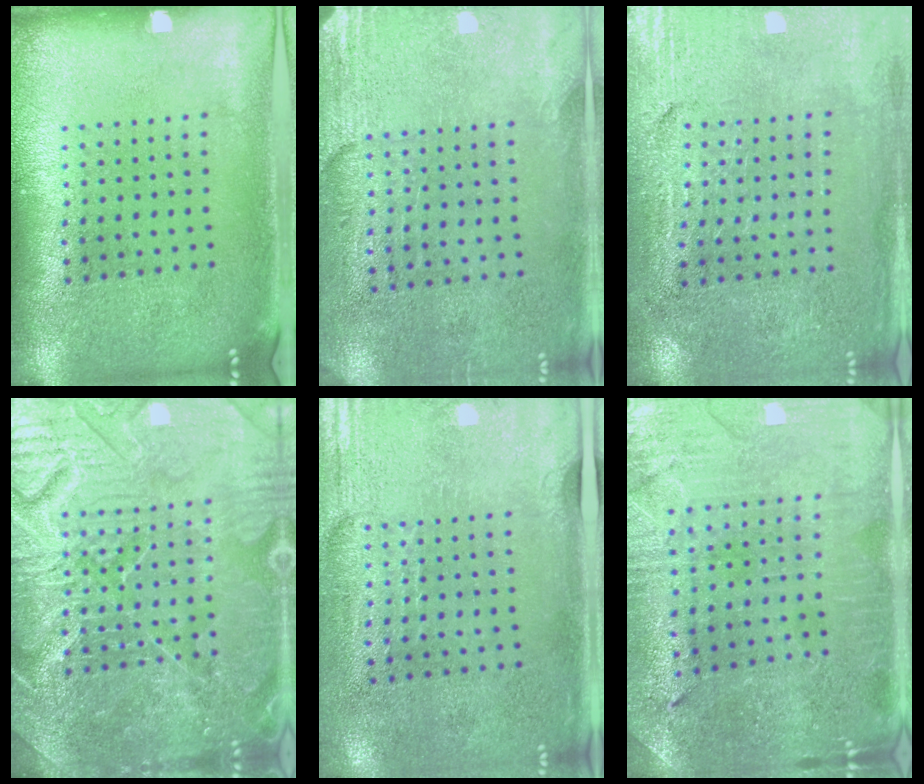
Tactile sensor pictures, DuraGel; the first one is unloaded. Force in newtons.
{"total": 2.8, "press": 2.5, "slide": 1.4}
{"total": 3.1, "press": 2.9, "slide": 0.8}
{"total": 7.9, "press": 7.8, "slide": 1.1}
{"total": 2.9, "press": 2.4, "slide": 1.6}
{"total": 1.2, "press": 1.2, "slide": 0.2}